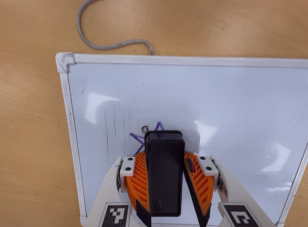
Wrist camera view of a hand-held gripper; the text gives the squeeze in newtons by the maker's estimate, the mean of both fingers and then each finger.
{"total": 11.6, "left": 13.2, "right": 10.0}